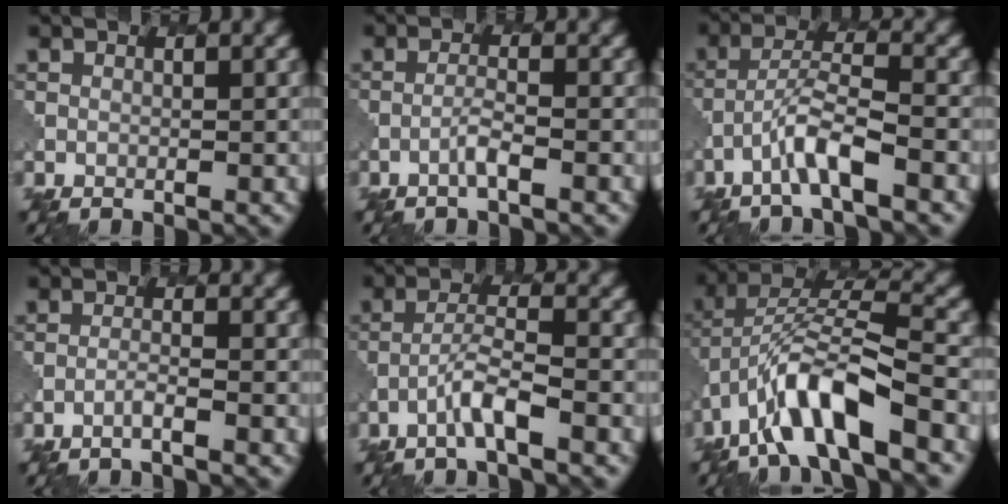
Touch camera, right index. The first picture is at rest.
{"total": 1.3, "force": [-0.7, 0.1, 1.1], "torque": [-0.023, 0.008, -0.018]}
{"total": 3.7, "force": [-2.1, 0.5, 3.0], "torque": [-0.058, 0.013, -0.044]}
{"total": 1.2, "force": [-0.8, 0.1, 0.9], "torque": [-0.007, 0.006, -0.025]}
{"total": 2.8, "force": [-1.6, 0.2, 2.3], "torque": [-0.046, 0.012, -0.037]}
{"total": 9.5, "force": [-4.6, 3.0, 7.8], "torque": [-0.145, 0.015, -0.084]}